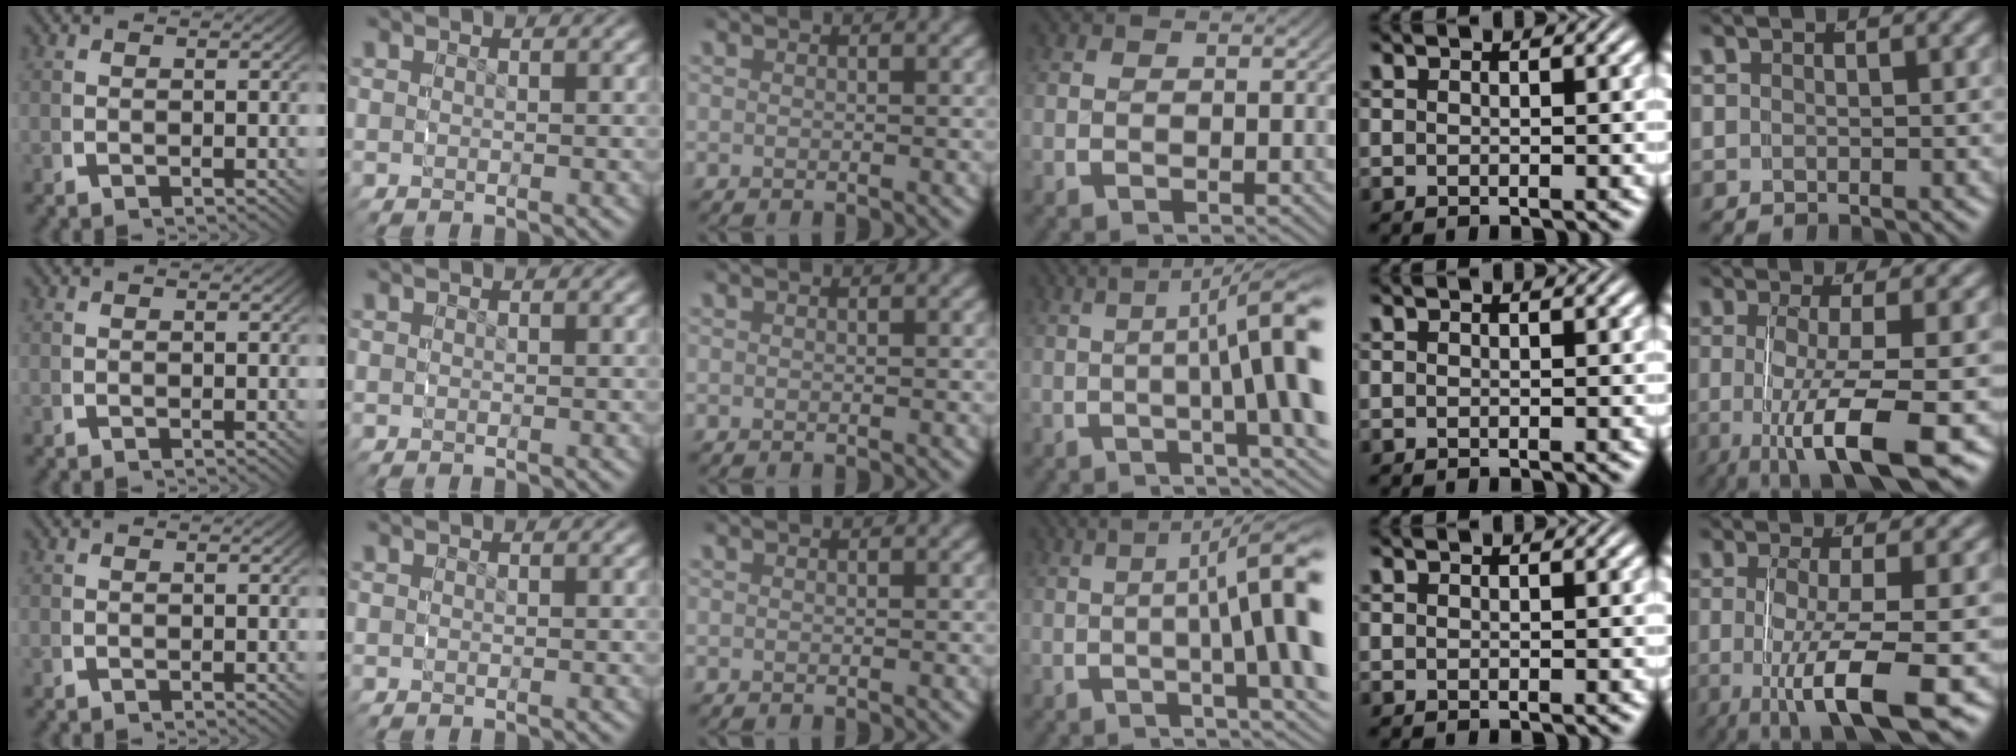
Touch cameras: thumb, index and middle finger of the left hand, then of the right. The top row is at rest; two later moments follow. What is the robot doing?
{"motion": "grasp_and_lifting", "object": "dispenser bottle"}